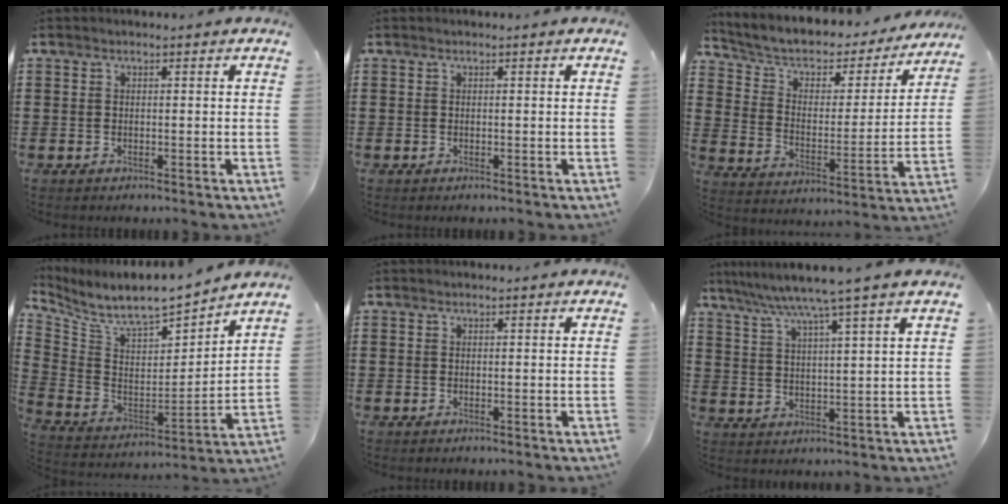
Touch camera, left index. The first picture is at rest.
{"total": 0.0}
{"total": 4.4, "force": [2.6, 2.8, 2.2], "torque": [-0.062, -0.022, 0.036]}
{"total": 7.6, "force": [6.9, 1.4, 2.8], "torque": [-0.091, -0.058, 0.114]}
{"total": 0.0}
{"total": 6.2, "force": [4.8, -1.3, 3.6], "torque": [-0.086, -0.027, 0.077]}